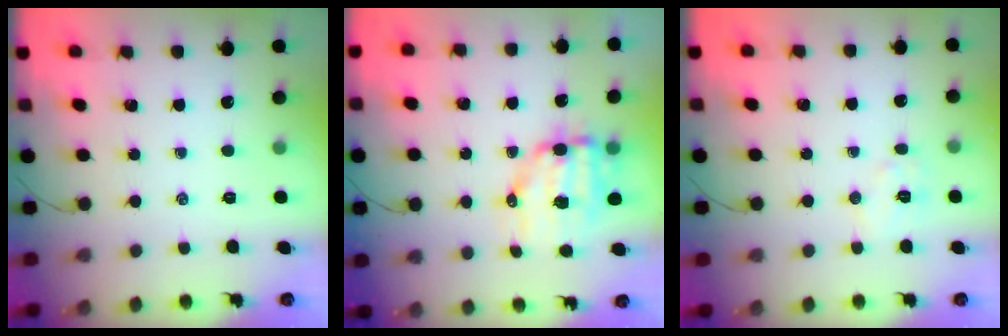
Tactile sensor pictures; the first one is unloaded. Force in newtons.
{"total": 10.0, "press": 9.8, "slide": 2.2}
{"total": 6.7, "press": 6.5, "slide": 1.3}